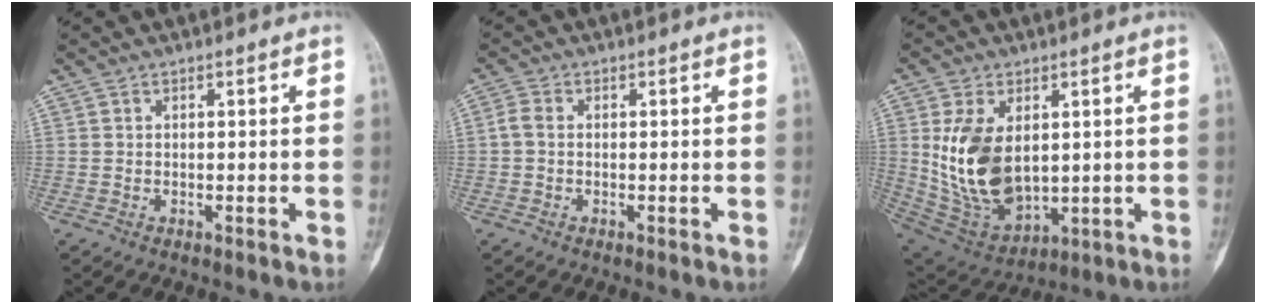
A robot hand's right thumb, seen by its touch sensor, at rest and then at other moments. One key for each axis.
{"total": 2.1, "fx": -0.2, "fy": 1.4, "fz": 1.5, "tx": -0.034, "ty": 0.002, "tz": -0.010}
{"total": 16.4, "fx": 2.0, "fy": 10.1, "fz": 12.7, "tx": -0.223, "ty": -0.016, "tz": 0.064}